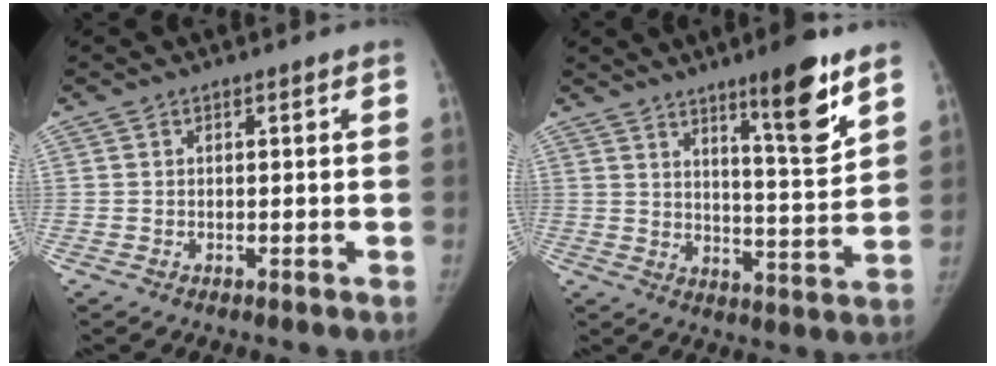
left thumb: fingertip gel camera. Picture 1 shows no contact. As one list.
[{"total": 11.8, "force": [7.4, 1.7, 9.0], "torque": [-0.119, -0.055, 0.114]}]